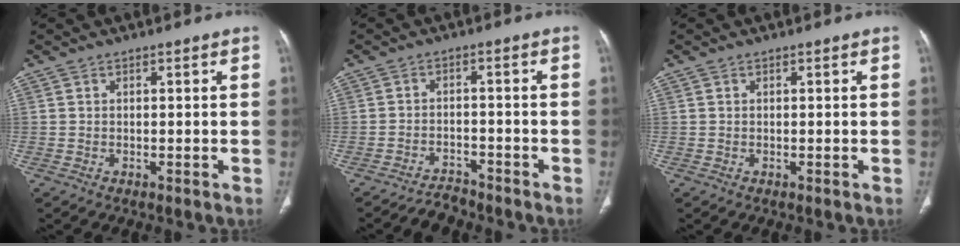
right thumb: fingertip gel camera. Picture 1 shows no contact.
{"total": 3.7, "force": [-3.6, 1.0, 0.0], "torque": [-0.007, 0.025, -0.061]}
{"total": 0.0}